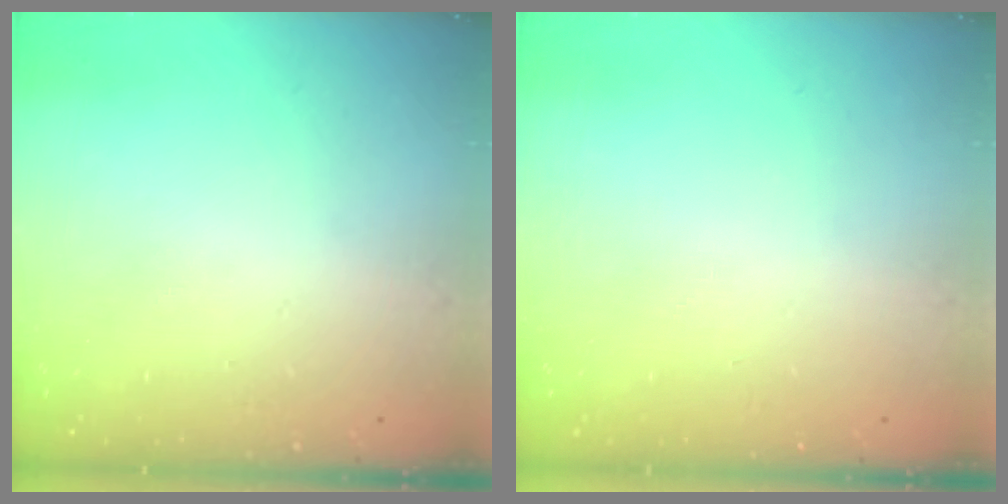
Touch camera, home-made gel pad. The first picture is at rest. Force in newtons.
{"total": 0.0}